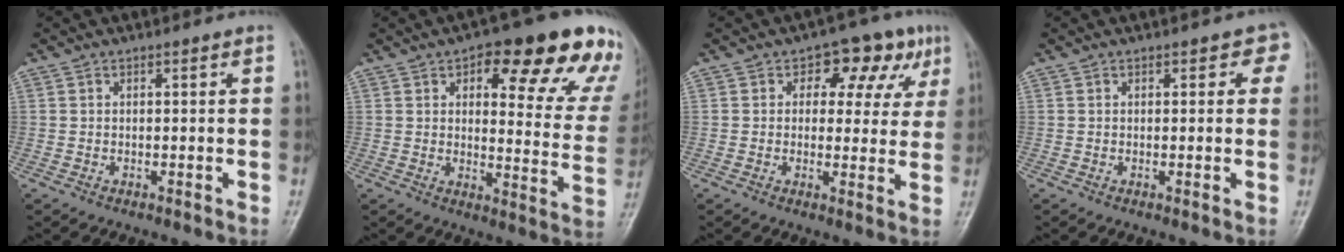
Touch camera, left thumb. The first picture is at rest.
{"total": 21.2, "force": [12.3, 7.8, 15.4], "torque": [-0.138, -0.037, 0.144]}
{"total": 9.8, "force": [3.9, 6.3, 6.4], "torque": [-0.024, 0.002, 0.043]}
{"total": 3.4, "force": [1.4, 1.9, 2.4], "torque": [0.004, 0.001, 0.005]}